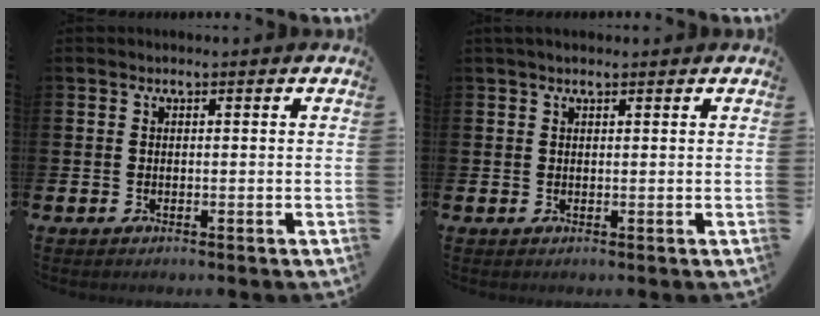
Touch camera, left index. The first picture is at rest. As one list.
[{"total": 1.2, "force": [1.0, 0.4, 0.6], "torque": [0.000, -0.002, 0.014]}]